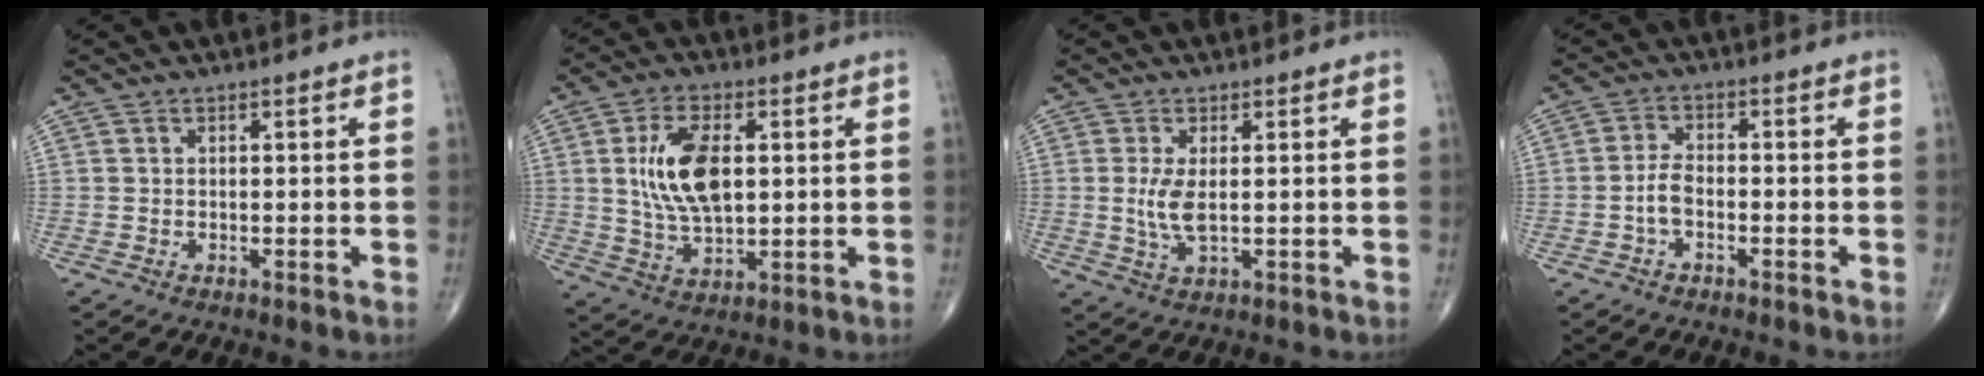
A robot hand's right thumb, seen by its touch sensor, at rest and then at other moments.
{"total": 12.1, "force": [2.0, 6.1, 10.2], "torque": [-0.188, -0.006, 0.041]}
{"total": 4.4, "force": [0.3, 1.6, 4.1], "torque": [-0.096, -0.012, 0.010]}
{"total": 3.4, "force": [-1.4, 1.6, 2.7], "torque": [-0.056, 0.017, -0.031]}